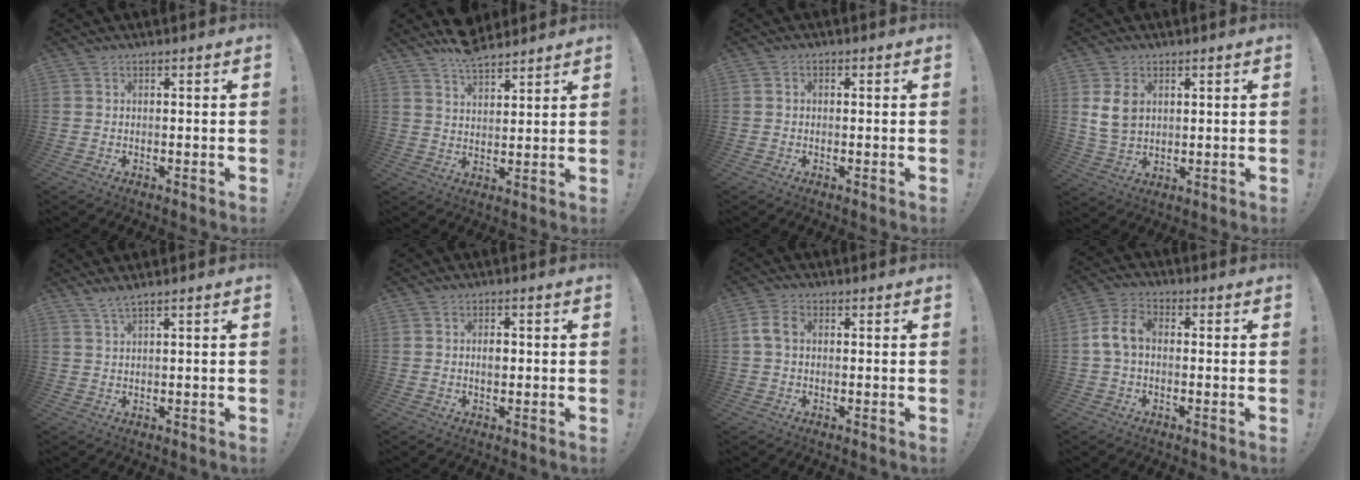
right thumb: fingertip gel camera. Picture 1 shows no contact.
{"total": 7.9, "force": [7.0, 2.8, 2.4], "torque": [-0.042, -0.044, 0.130]}
{"total": 1.0, "force": [-0.4, 0.8, 0.5], "torque": [-0.007, 0.004, -0.008]}
{"total": 7.6, "force": [2.2, 5.6, 4.6], "torque": [-0.089, 0.001, 0.044]}
{"total": 2.2, "force": [1.7, -0.2, 1.4], "torque": [-0.035, -0.005, 0.030]}
{"total": 2.6, "force": [-0.1, 1.7, 1.9], "torque": [-0.022, 0.001, -0.006]}
{"total": 5.3, "force": [0.7, 3.6, 3.9], "torque": [-0.073, 0.009, 0.015]}
{"total": 7.7, "force": [-0.3, 4.9, 5.9], "torque": [-0.117, 0.011, -0.003]}